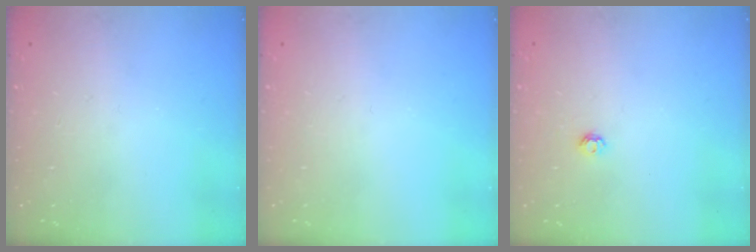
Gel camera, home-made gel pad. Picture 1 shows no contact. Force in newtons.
{"total": 0.0}
{"total": 3.9, "press": 3.9, "slide": 0.5}